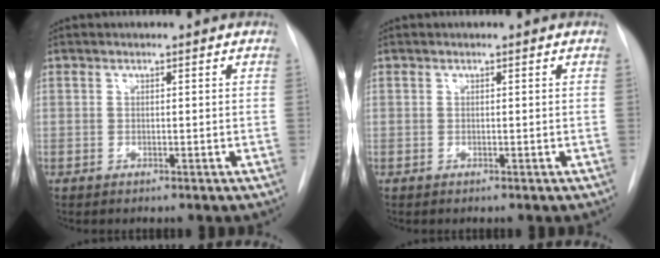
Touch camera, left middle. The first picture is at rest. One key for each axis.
{"total": 0.0}